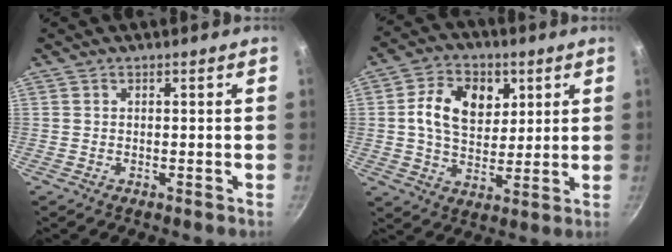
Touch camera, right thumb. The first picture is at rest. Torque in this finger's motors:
{"motor_torque": [-0.06, 0.21, 0.07, 0.08, 0.30]}